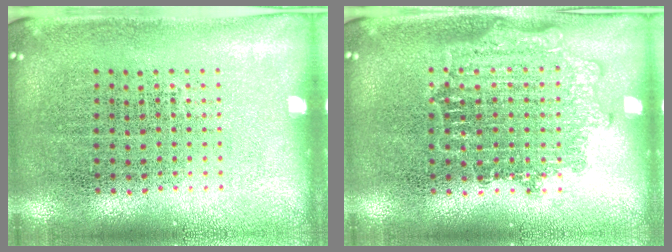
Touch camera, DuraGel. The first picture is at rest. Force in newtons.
{"total": 1.2, "press": 1.2, "slide": 0.3}